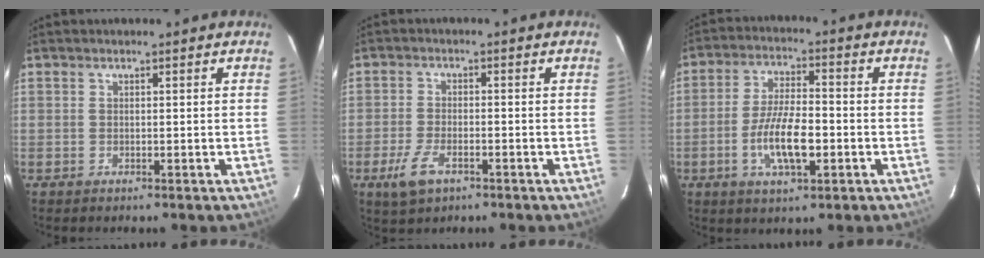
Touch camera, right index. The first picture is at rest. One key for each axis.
{"total": 6.0, "fx": -3.2, "fy": 2.8, "fz": 4.2, "tx": -0.104, "ty": -0.008, "tz": -0.058}
{"total": 9.6, "fx": -2.9, "fy": 3.2, "fz": 8.6, "tx": -0.171, "ty": -0.004, "tz": -0.051}